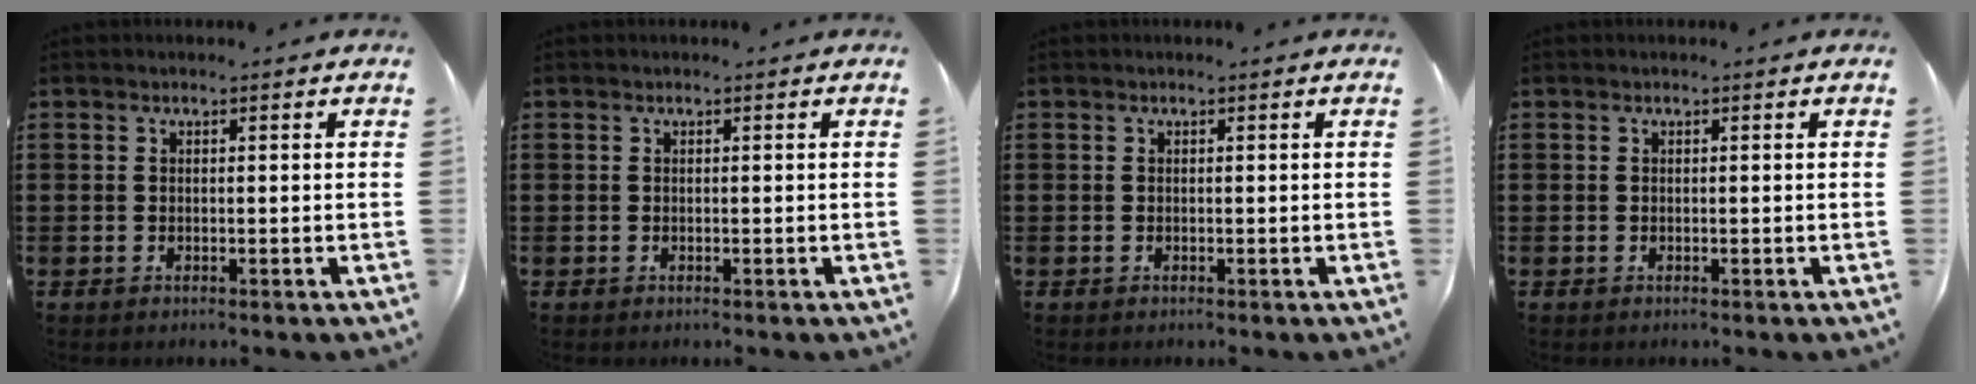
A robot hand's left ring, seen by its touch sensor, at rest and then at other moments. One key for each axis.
{"total": 0.0}
{"total": 0.0}
{"total": 0.0}